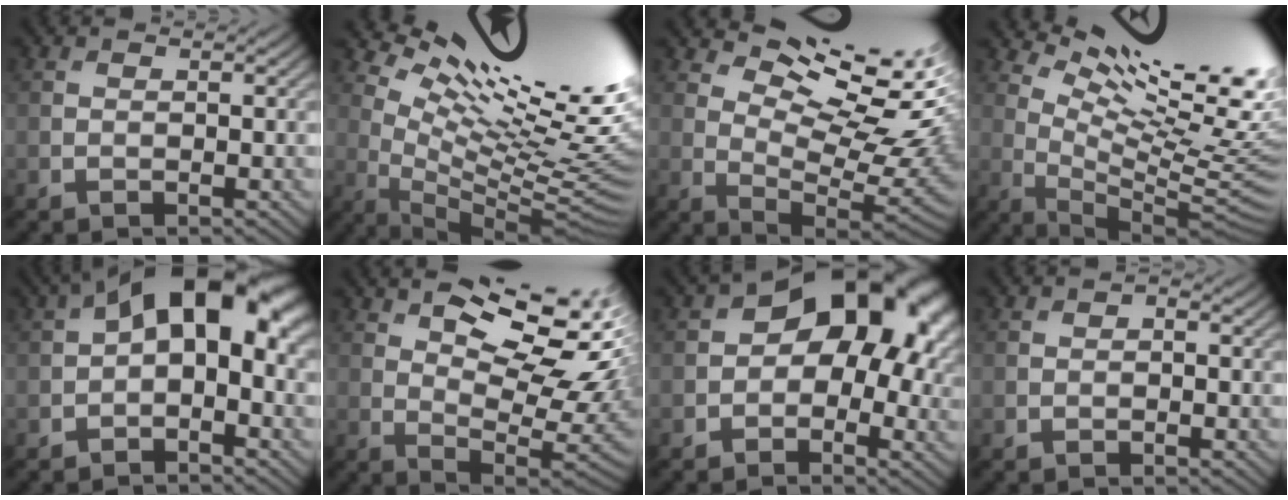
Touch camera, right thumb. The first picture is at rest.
{"total": 17.7, "force": [9.5, 3.8, 14.4], "torque": [-0.233, 0.001, 0.163]}
{"total": 14.1, "force": [6.8, 5.6, 11.0], "torque": [-0.156, 0.028, 0.123]}
{"total": 16.1, "force": [9.4, 3.8, 12.6], "torque": [-0.203, -0.005, 0.151]}
{"total": 11.7, "force": [1.8, 6.3, 9.8], "torque": [-0.151, 0.018, 0.020]}
{"total": 16.9, "force": [7.1, 7.4, 13.5], "torque": [-0.216, 0.034, 0.114]}
{"total": 14.2, "force": [1.8, 9.1, 10.7], "torque": [-0.121, 0.010, 0.018]}
{"total": 0.5, "force": [-0.3, 0.2, 0.4], "torque": [0.000, 0.000, -0.005]}